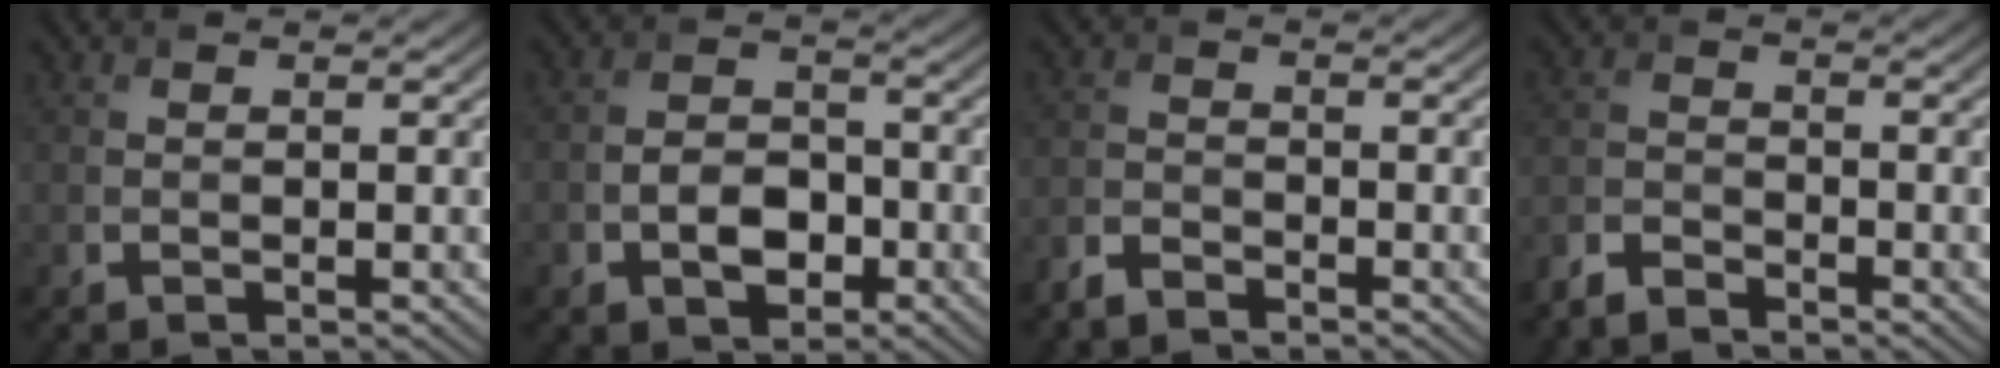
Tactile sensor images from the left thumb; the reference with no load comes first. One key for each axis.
{"total": 5.1, "fx": -2.0, "fy": 3.5, "fz": 3.2, "tx": -0.055, "ty": 0.000, "tz": -0.043}
{"total": 2.9, "fx": -2.6, "fy": 0.8, "fz": 1.0, "tx": -0.024, "ty": -0.005, "tz": -0.061}
{"total": 3.6, "fx": -3.3, "fy": 1.0, "fz": 1.1, "tx": -0.025, "ty": -0.005, "tz": -0.077}